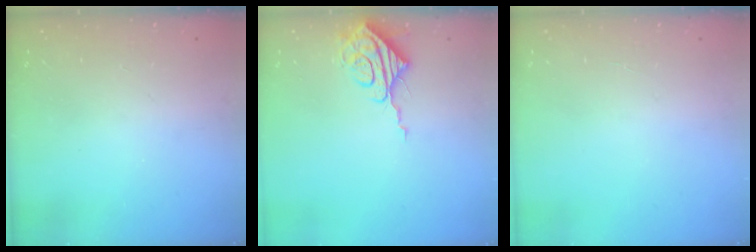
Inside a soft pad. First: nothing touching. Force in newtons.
{"total": 8.5, "press": 8.5, "slide": 0.9}
{"total": 1.8, "press": 1.8, "slide": 0.2}